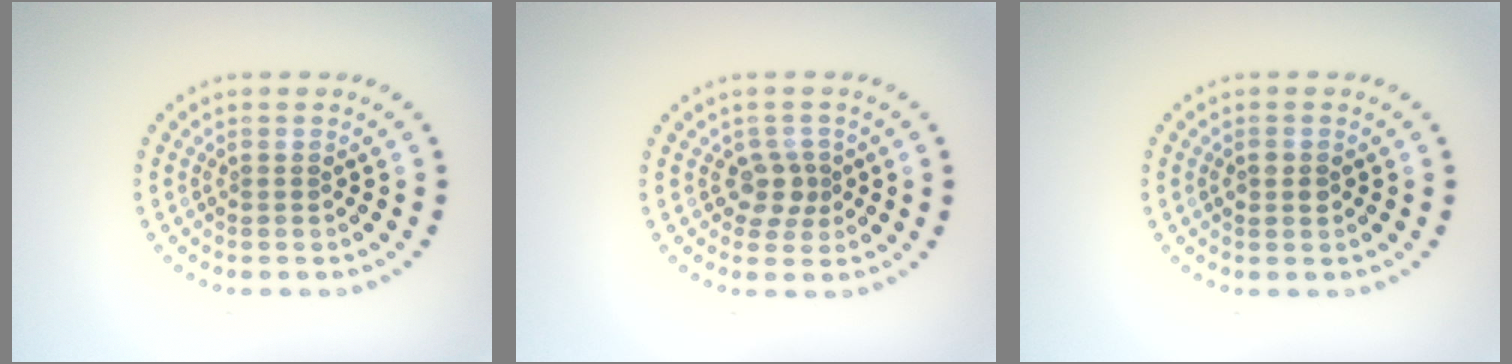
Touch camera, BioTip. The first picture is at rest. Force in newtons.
{"total": 2.0, "press": 1.7, "slide": 1.1}
{"total": 1.7, "press": 1.6, "slide": 0.2}